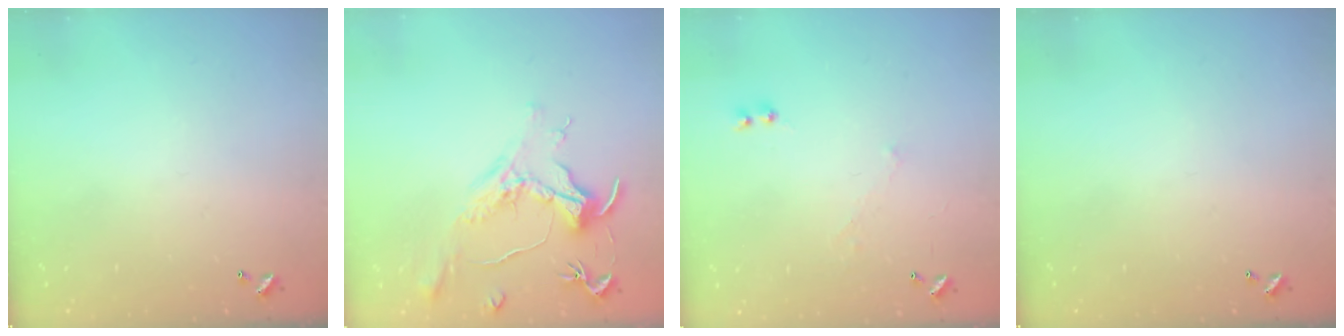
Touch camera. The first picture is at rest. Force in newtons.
{"total": 1.5, "press": 1.3, "slide": 0.8}
{"total": 0.9, "press": 0.3, "slide": 0.8}
{"total": 0.0}